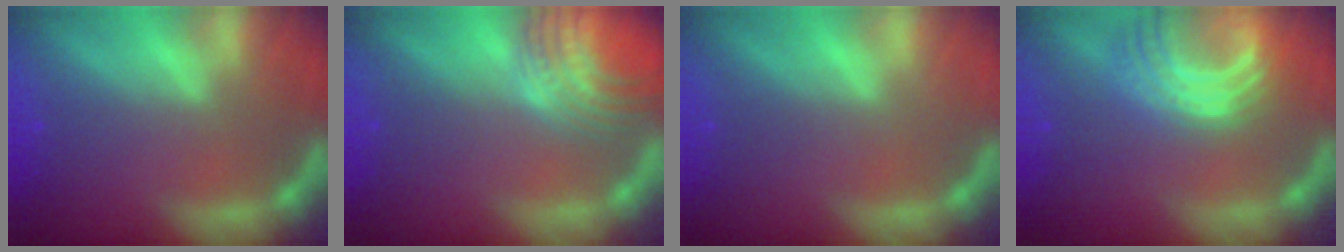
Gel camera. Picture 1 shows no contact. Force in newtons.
{"total": 9.1}
{"total": 0.0}
{"total": 8.5}